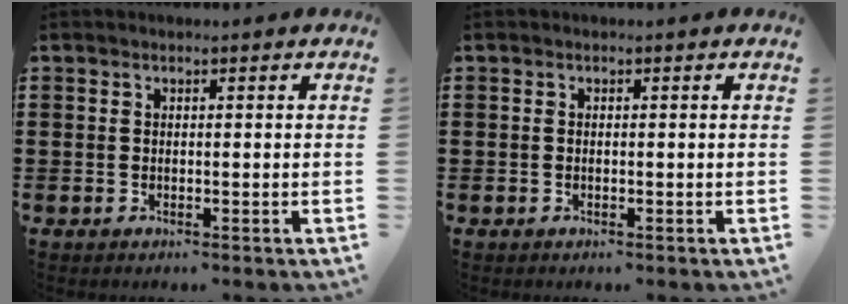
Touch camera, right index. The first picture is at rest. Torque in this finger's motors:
{"motor_torque": [0.96, 1.18, 0.03, 0.01]}